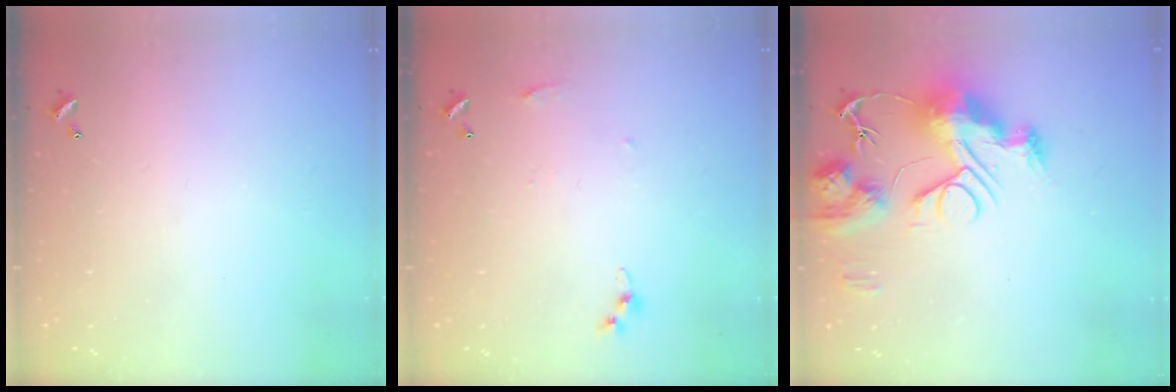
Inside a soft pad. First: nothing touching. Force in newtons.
{"total": 5.1, "press": 5.0, "slide": 0.6}
{"total": 14.8, "press": 14.7, "slide": 1.3}